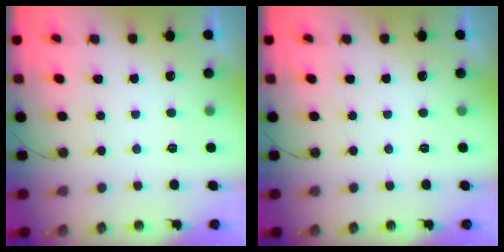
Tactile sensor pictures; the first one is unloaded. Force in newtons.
{"total": 0.0}